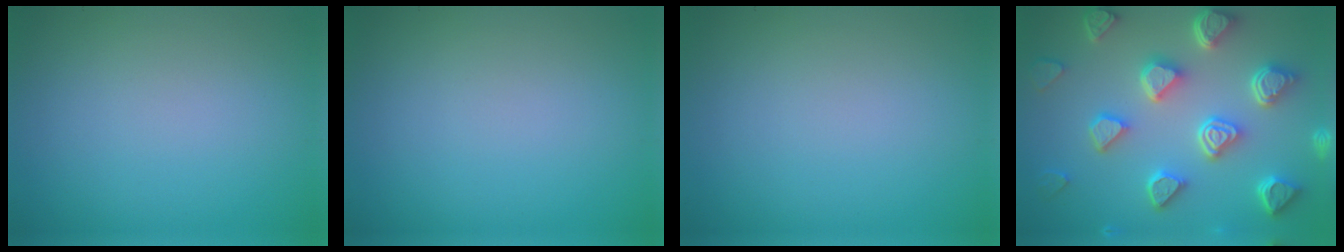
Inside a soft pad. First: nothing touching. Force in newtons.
{"total": 0.0}
{"total": 0.0}
{"total": 7.2, "press": 5.8, "slide": 4.3}